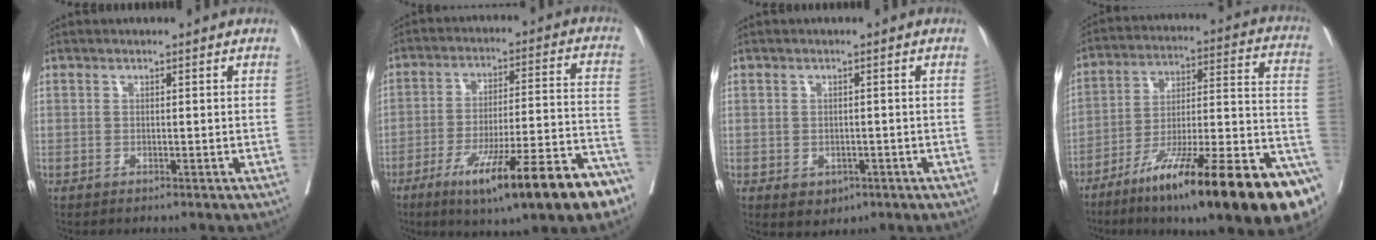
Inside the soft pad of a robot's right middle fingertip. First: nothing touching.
{"total": 19.7, "force": [-12.0, 1.9, 15.5], "torque": [-0.185, -0.007, -0.184]}
{"total": 3.2, "force": [-1.4, 2.4, 1.6], "torque": [-0.019, -0.001, -0.006]}
{"total": 28.5, "force": [-16.5, 3.3, 23.1], "torque": [-0.253, -0.007, -0.266]}